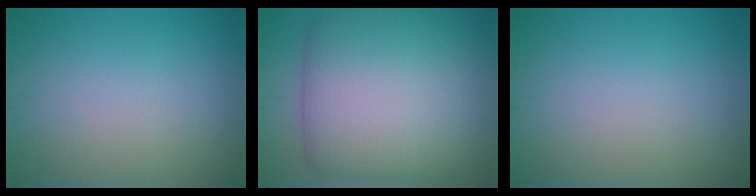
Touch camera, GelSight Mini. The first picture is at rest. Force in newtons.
{"total": 12.3, "press": 12.3, "slide": 0.5}
{"total": 0.0}